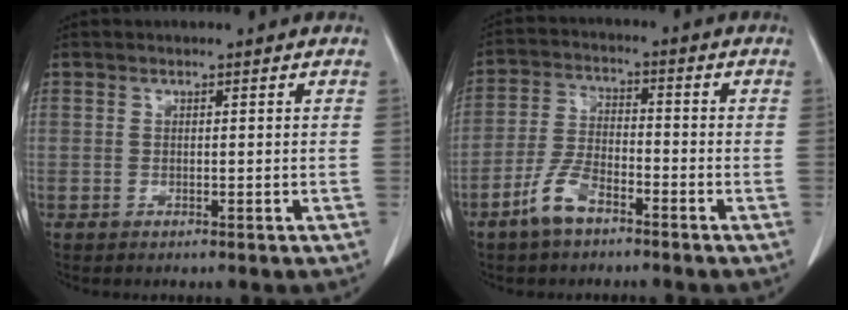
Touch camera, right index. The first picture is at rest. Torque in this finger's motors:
{"motor_torque": [0.41, -0.38, -0.05, -0.02]}